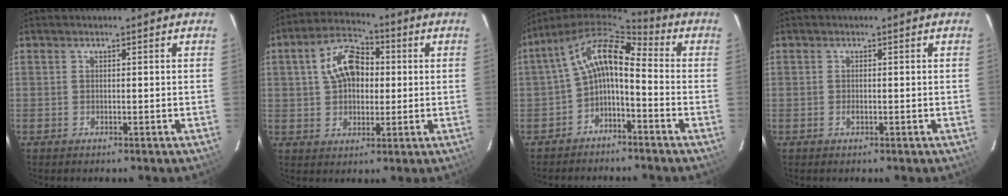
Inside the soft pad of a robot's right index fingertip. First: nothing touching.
{"total": 10.5, "force": [1.8, 7.0, 7.6], "torque": [-0.146, 0.033, 0.030]}
{"total": 9.4, "force": [-1.8, 4.3, 8.1], "torque": [-0.171, 0.025, -0.044]}
{"total": 0.9, "force": [-0.3, 0.3, 0.8], "torque": [-0.016, 0.000, -0.005]}